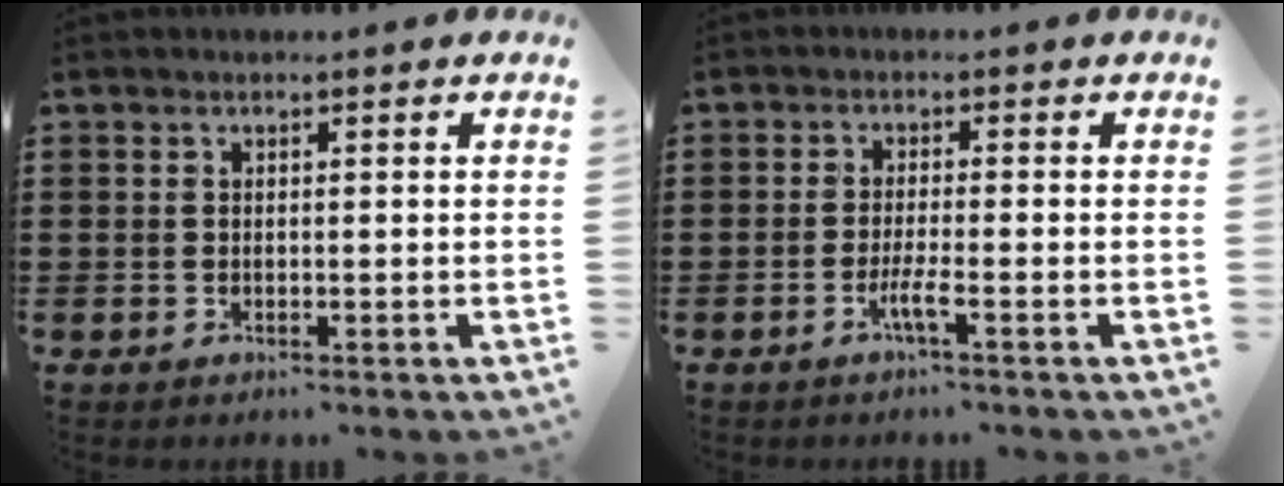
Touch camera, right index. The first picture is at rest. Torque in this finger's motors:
{"motor_torque": [1.07, 1.06, 0.11, 0.07]}